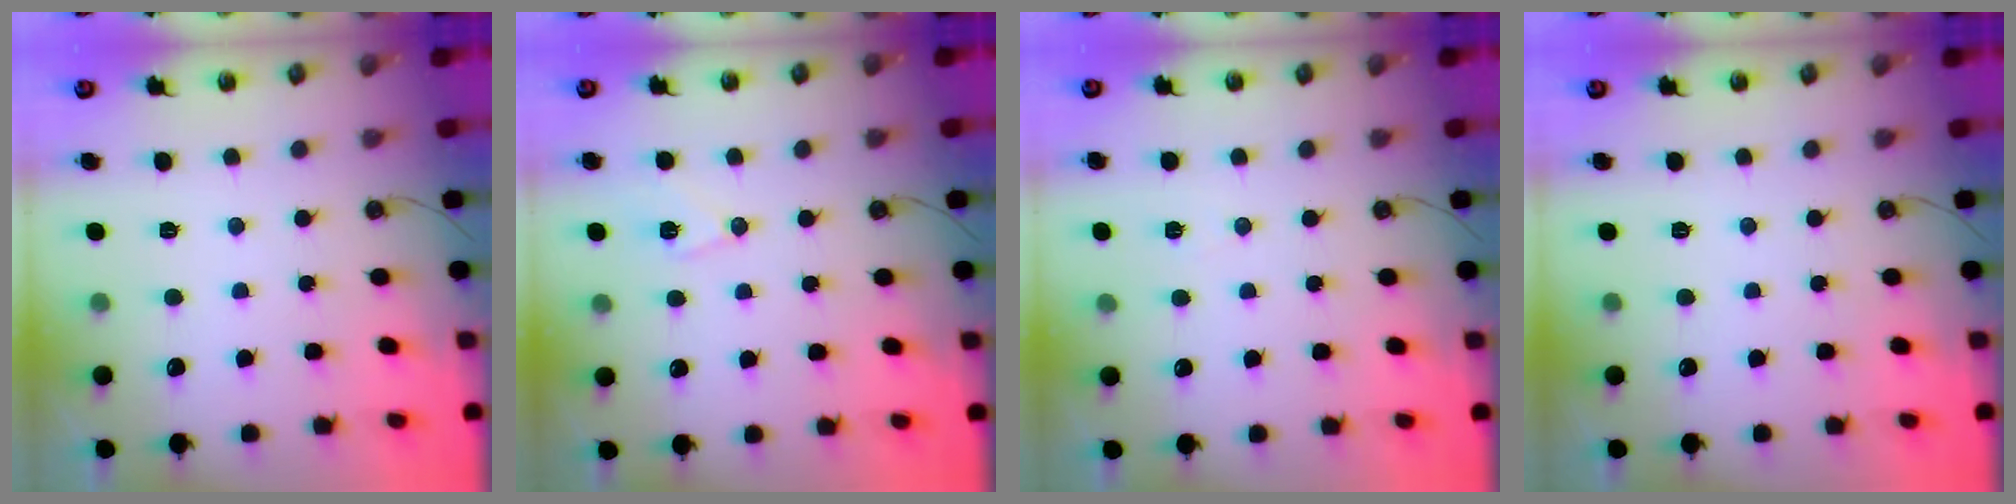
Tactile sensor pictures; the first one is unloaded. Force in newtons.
{"total": 7.6, "press": 7.6, "slide": 0.4}
{"total": 6.1, "press": 4.1, "slide": 4.6}
{"total": 0.0}